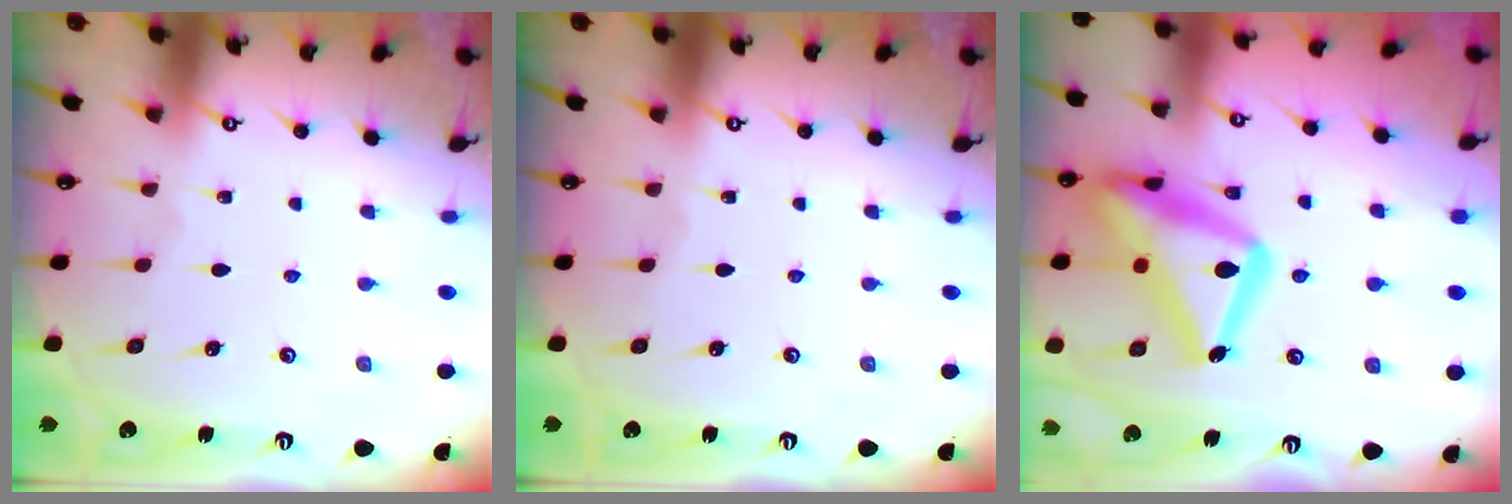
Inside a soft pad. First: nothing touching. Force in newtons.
{"total": 0.0}
{"total": 25.1, "press": 25.0, "slide": 1.6}